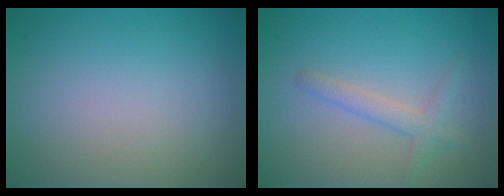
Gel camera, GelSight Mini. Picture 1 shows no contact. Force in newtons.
{"total": 1.9, "press": 1.9, "slide": 0.1}